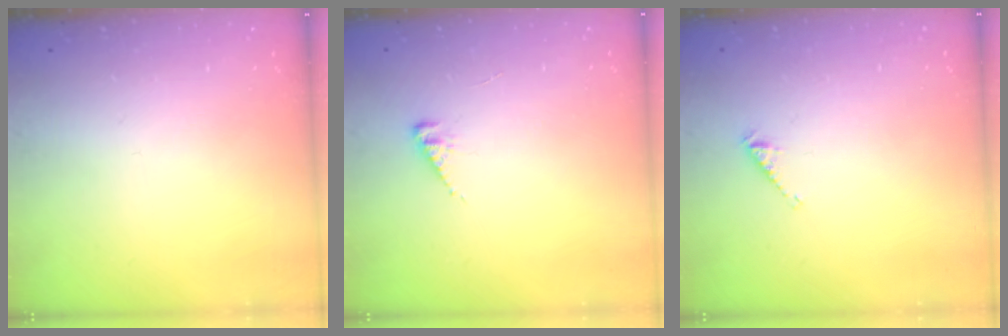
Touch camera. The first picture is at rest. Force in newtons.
{"total": 4.3, "press": 4.2, "slide": 0.5}
{"total": 2.9, "press": 2.9, "slide": 0.5}